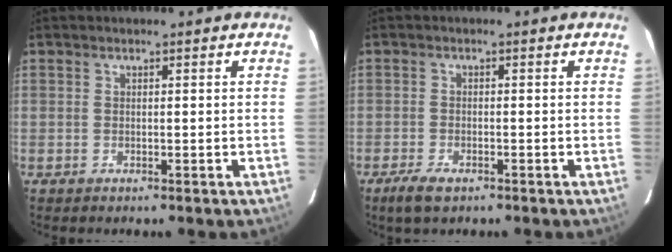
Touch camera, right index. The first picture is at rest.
{"total": 3.3, "force": [-2.2, 1.2, 2.1], "torque": [-0.052, -0.006, -0.036]}